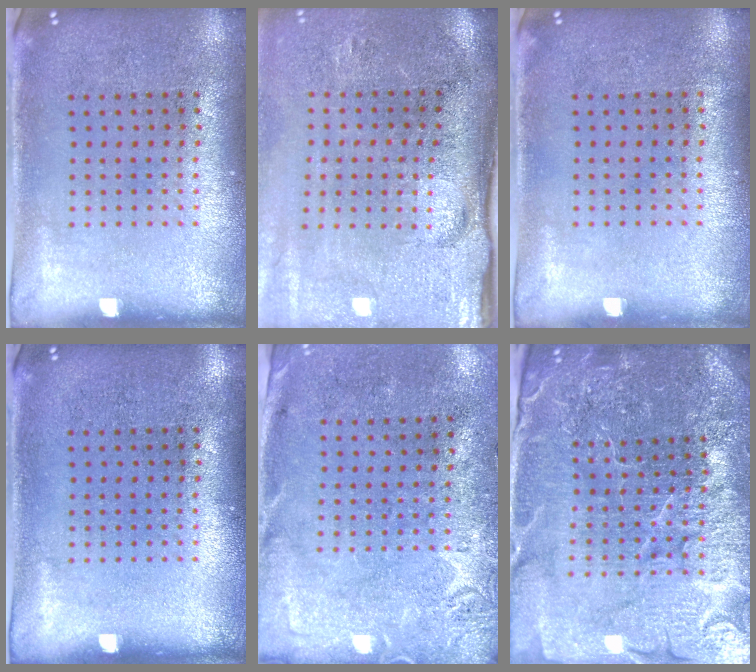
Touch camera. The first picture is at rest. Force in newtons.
{"total": 4.5, "press": 3.6, "slide": 2.6}
{"total": 0.0}
{"total": 0.0}
{"total": 2.8, "press": 2.2, "slide": 1.8}
{"total": 5.6, "press": 5.1, "slide": 2.3}